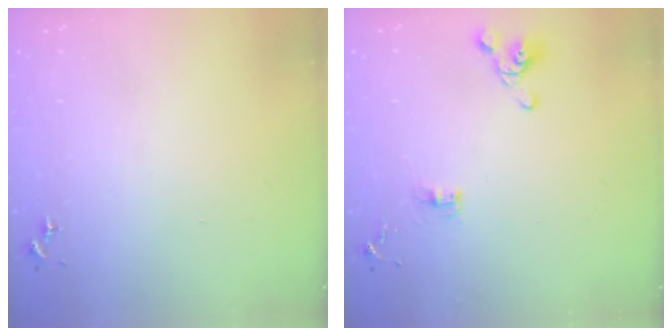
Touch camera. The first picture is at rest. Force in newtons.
{"total": 7.7, "press": 7.3, "slide": 2.3}